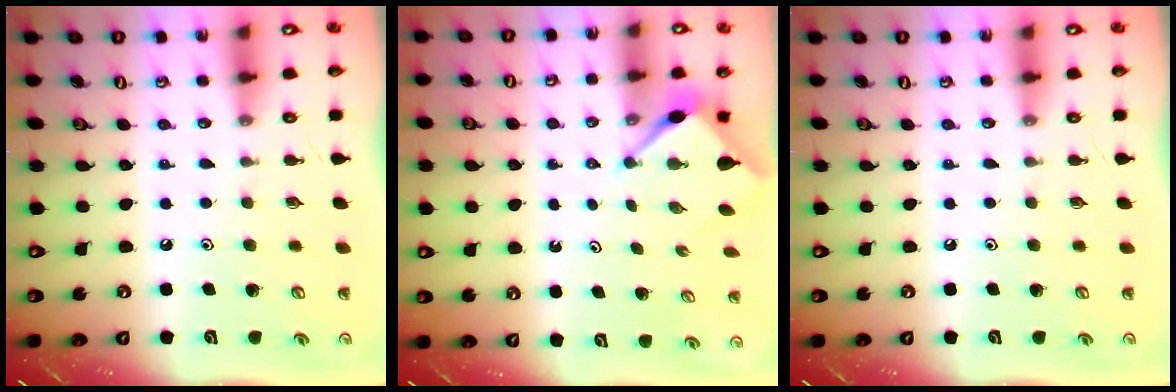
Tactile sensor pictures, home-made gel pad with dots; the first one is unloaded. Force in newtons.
{"total": 2.9, "press": 2.9, "slide": 0.3}
{"total": 0.0}